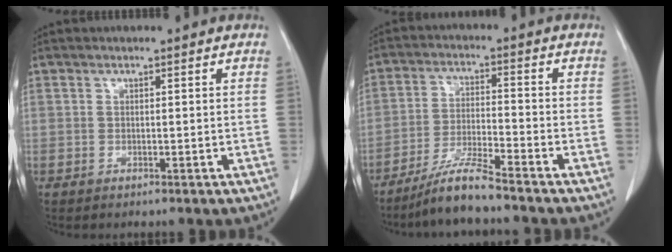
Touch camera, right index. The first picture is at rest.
{"total": 7.1, "force": [-6.0, -0.7, 3.7], "torque": [-0.076, -0.025, -0.117]}